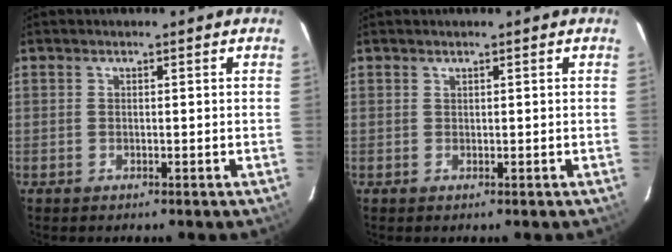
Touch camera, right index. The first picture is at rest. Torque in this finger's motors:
{"motor_torque": [-0.06, 0.00, -0.08, 0.00]}